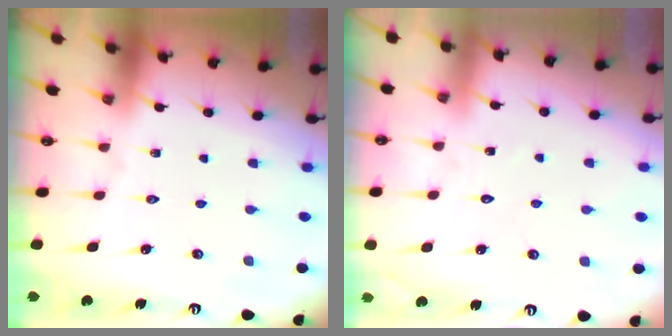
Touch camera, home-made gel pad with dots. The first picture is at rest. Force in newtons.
{"total": 4.3, "press": 4.3, "slide": 0.4}